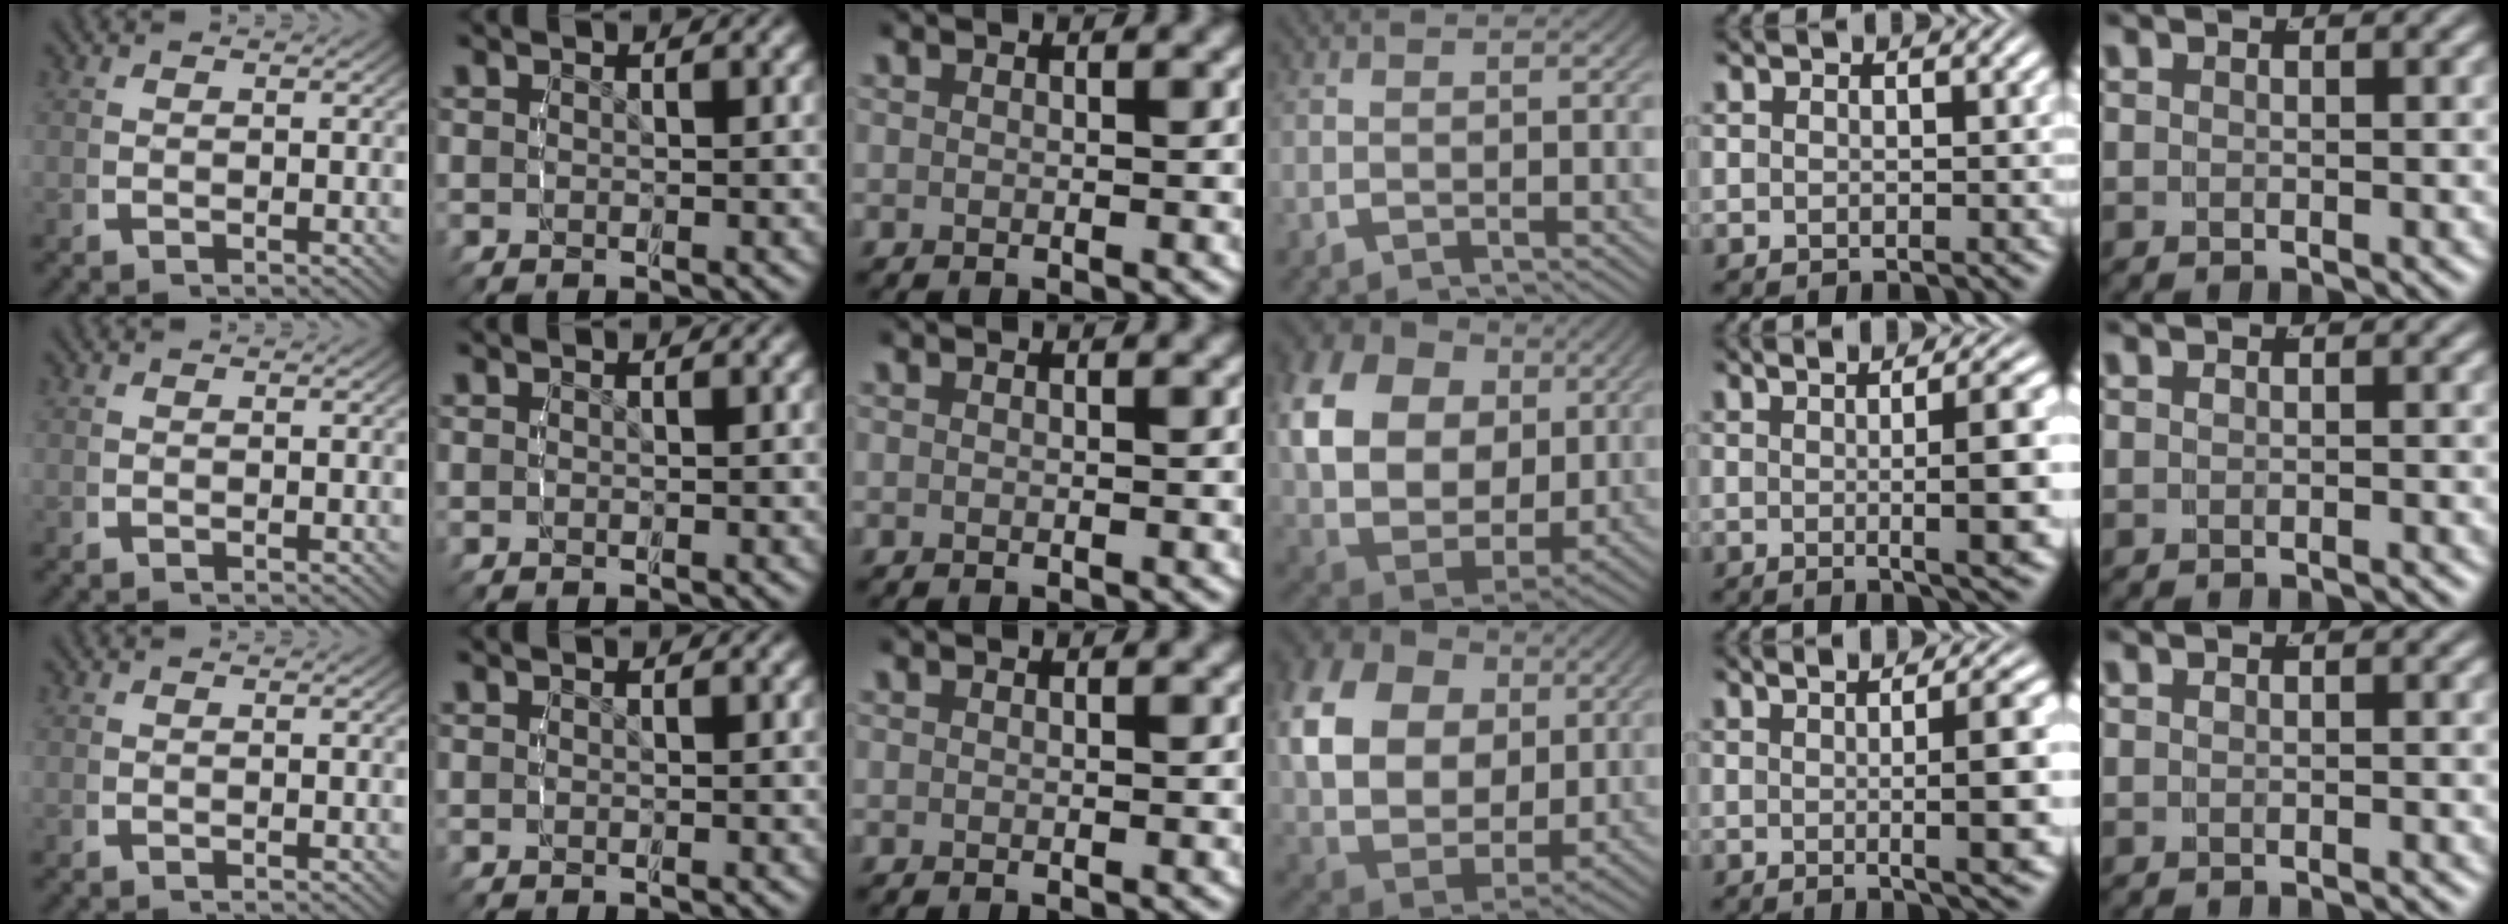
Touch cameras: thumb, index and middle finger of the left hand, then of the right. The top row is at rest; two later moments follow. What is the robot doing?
{"motion": "lift_and_place", "object": "cloth"}